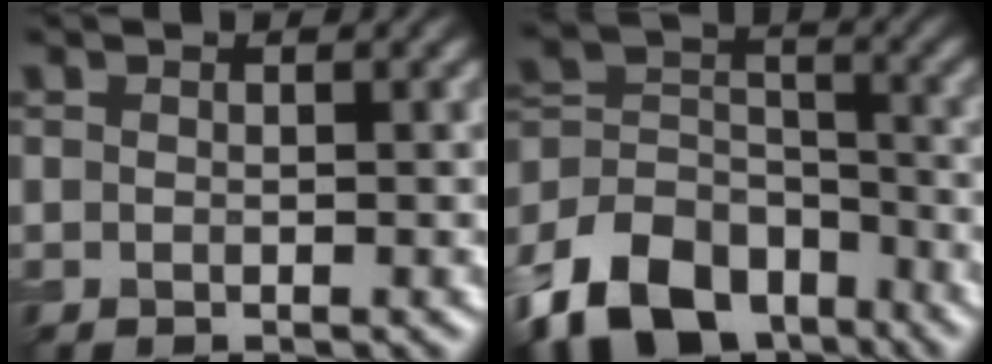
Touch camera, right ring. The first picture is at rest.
{"total": 12.2, "force": [-8.4, 7.4, 5.0], "torque": [-0.094, 0.004, -0.156]}